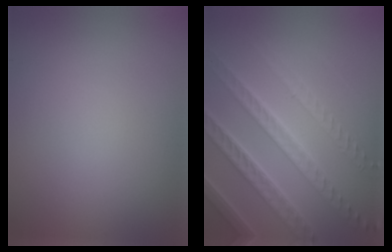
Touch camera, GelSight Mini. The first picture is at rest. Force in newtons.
{"total": 7.5, "press": 5.3, "slide": 5.3}